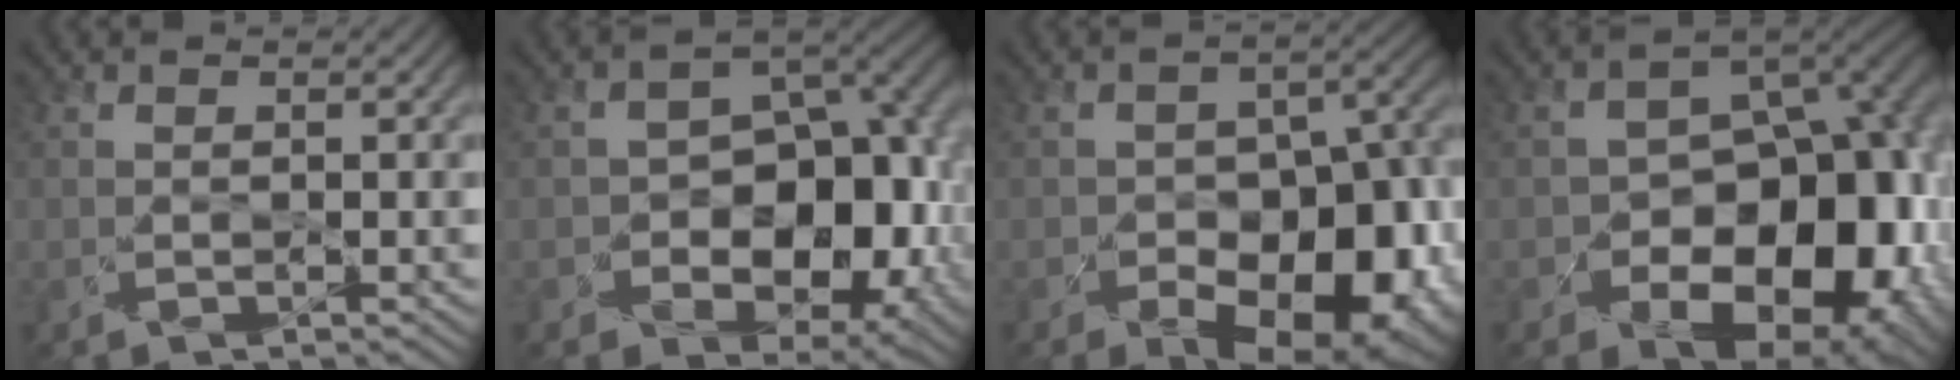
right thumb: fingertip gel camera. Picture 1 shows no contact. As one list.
[{"total": 12.8, "force": [-3.3, 8.7, 8.7], "torque": [-0.096, -0.022, -0.039]}, {"total": 15.7, "force": [-8.1, 9.2, 9.9], "torque": [-0.097, -0.012, -0.090]}, {"total": 17.4, "force": [-6.7, 11.6, 11.2], "torque": [-0.109, -0.021, -0.077]}]